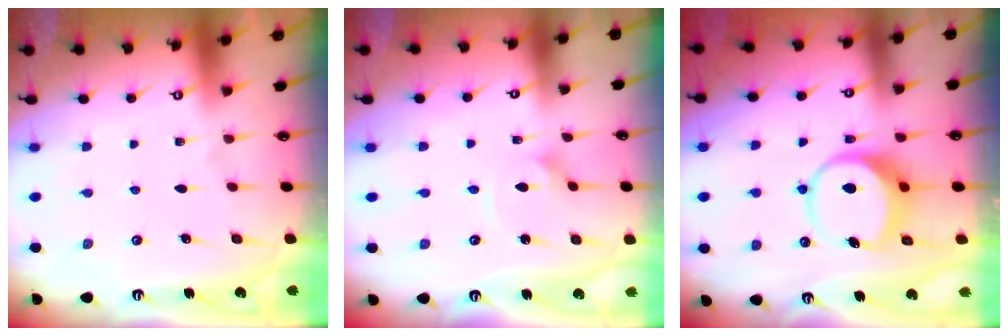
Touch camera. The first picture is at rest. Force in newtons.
{"total": 1.7, "press": 1.7, "slide": 0.2}
{"total": 8.6, "press": 8.5, "slide": 1.4}